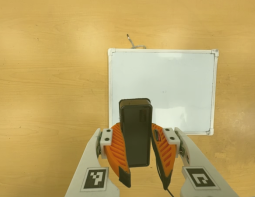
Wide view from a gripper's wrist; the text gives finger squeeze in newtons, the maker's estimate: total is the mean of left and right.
{"total": 8.7, "left": 8.1, "right": 9.4}